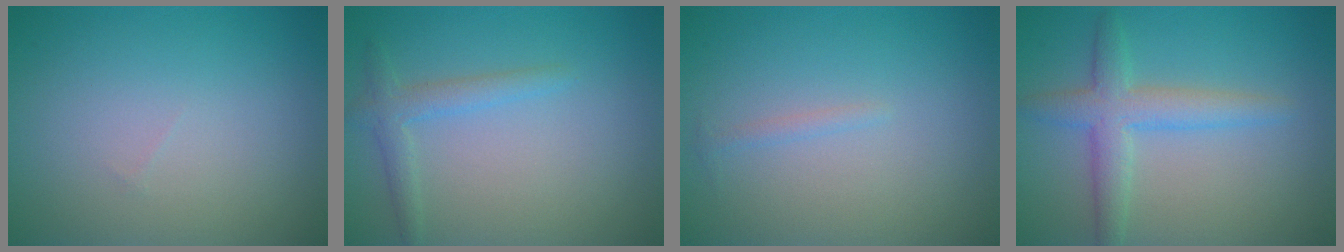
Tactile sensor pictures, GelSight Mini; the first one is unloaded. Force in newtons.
{"total": 2.0, "press": 2.0, "slide": 0.1}
{"total": 0.6, "press": 0.6, "slide": 0.1}
{"total": 3.7, "press": 3.7, "slide": 0.2}